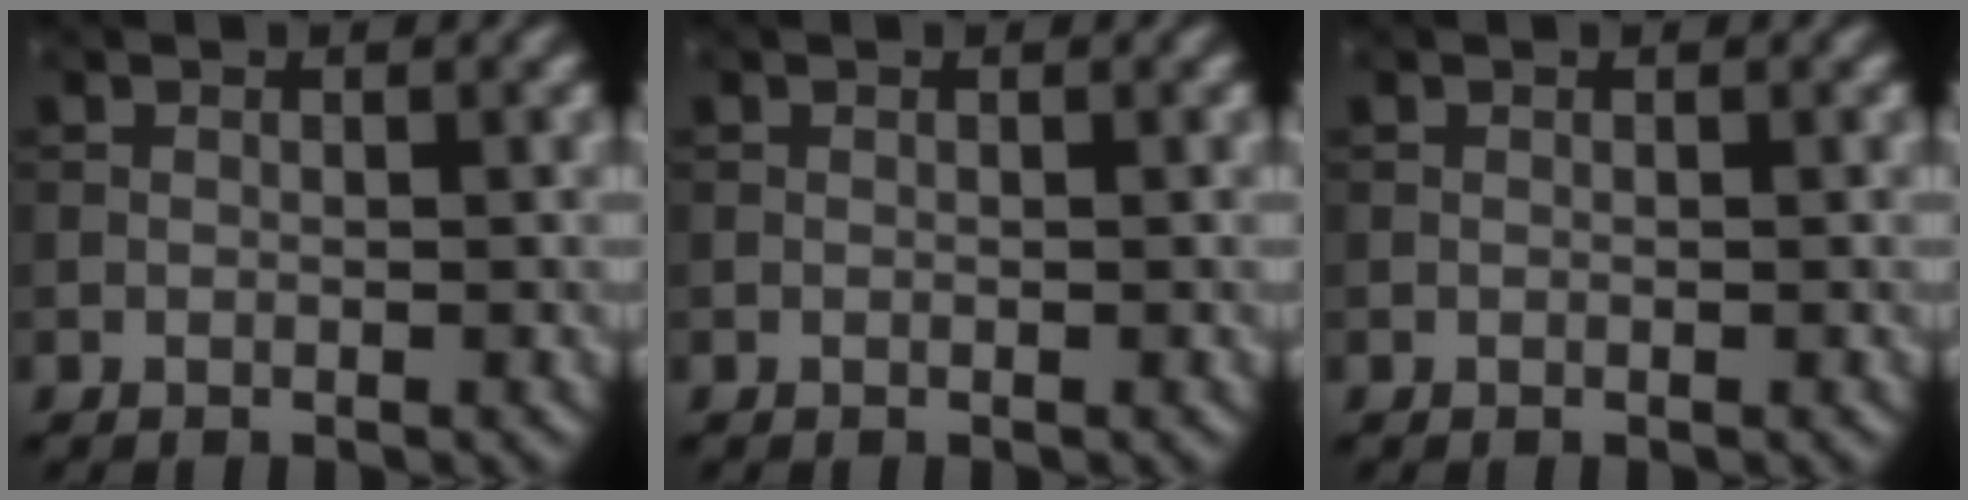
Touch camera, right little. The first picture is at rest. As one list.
[{"total": 0.0}, {"total": 0.0}]